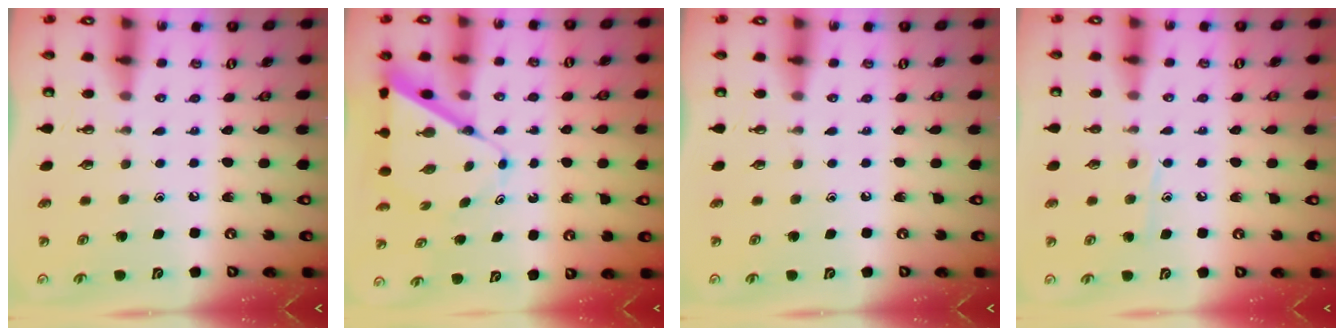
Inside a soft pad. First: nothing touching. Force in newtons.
{"total": 8.7, "press": 8.7, "slide": 0.7}
{"total": 0.0}
{"total": 6.6, "press": 6.5, "slide": 0.7}